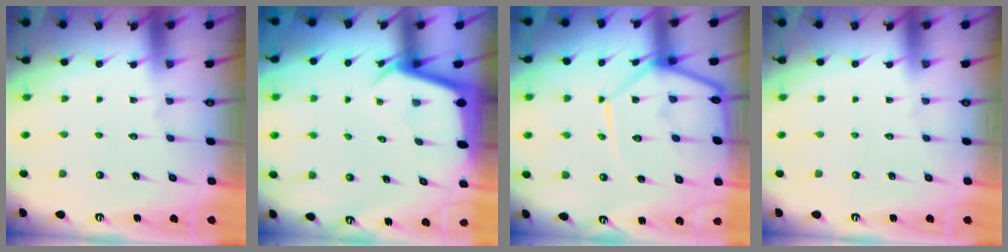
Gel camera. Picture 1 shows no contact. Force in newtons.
{"total": 3.4, "press": 3.4, "slide": 0.1}
{"total": 14.1, "press": 14.0, "slide": 1.2}
{"total": 0.0}